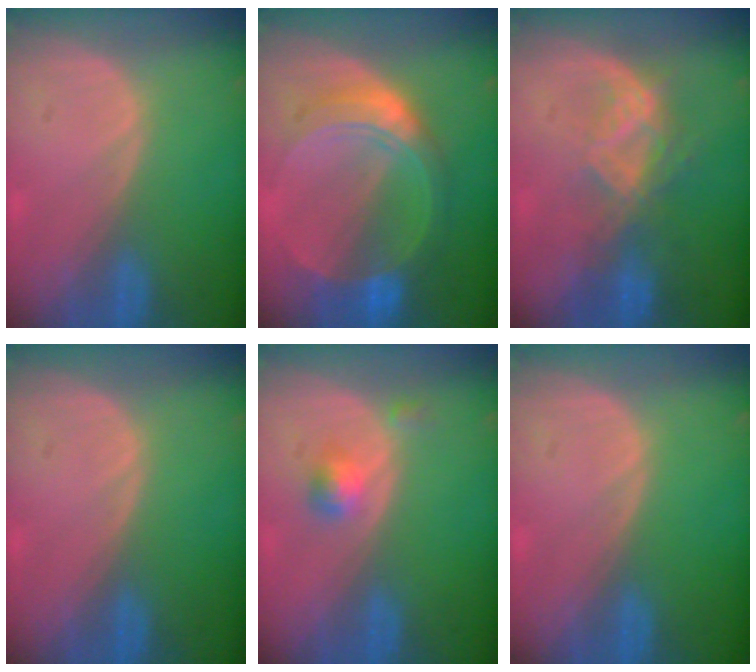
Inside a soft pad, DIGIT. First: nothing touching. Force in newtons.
{"total": 8.5, "press": 8.5, "slide": 0.6}
{"total": 6.8, "press": 6.3, "slide": 2.6}
{"total": 0.0}
{"total": 2.6, "press": 2.4, "slide": 1.1}
{"total": 0.0}